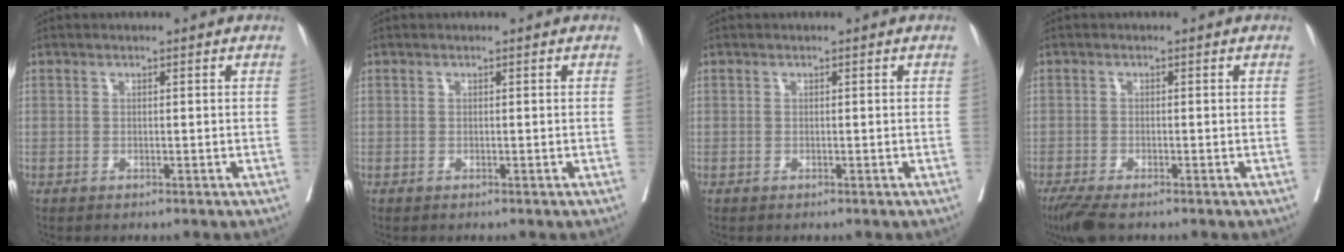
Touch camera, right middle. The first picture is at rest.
{"total": 0.0}
{"total": 0.0}
{"total": 4.6, "force": [-3.4, 1.0, 2.8], "torque": [-0.052, -0.013, -0.058]}